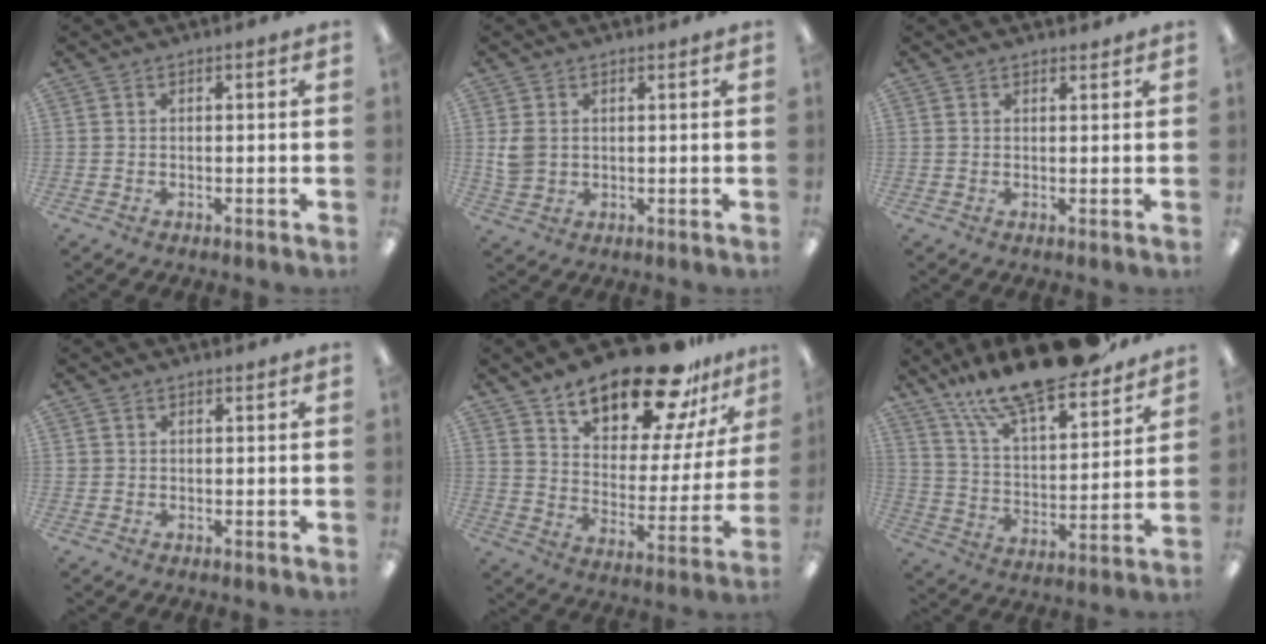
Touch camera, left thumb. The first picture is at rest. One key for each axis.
{"total": 4.3, "fx": 1.2, "fy": 3.5, "fz": 2.2, "tx": -0.037, "ty": 0.003, "tz": 0.023}
{"total": 1.0, "fx": 0.9, "fy": 0.4, "fz": 0.0, "tx": 0.008, "ty": -0.005, "tz": 0.017}
{"total": 0.7, "fx": 0.3, "fy": 0.6, "fz": 0.0, "tx": 0.001, "ty": 0.004, "tz": 0.005}
{"total": 21.5, "fx": 16.4, "fy": 7.7, "fz": 11.5, "tx": -0.176, "ty": -0.110, "tz": 0.276}
{"total": 20.4, "fx": 17.3, "fy": 4.7, "fz": 9.7, "tx": -0.165, "ty": -0.116, "tz": 0.297}